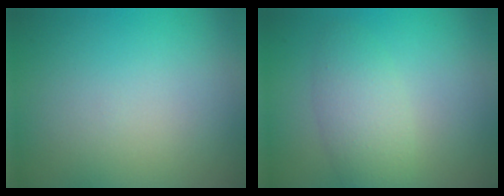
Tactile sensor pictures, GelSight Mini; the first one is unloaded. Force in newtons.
{"total": 3.2, "press": 3.2, "slide": 0.1}